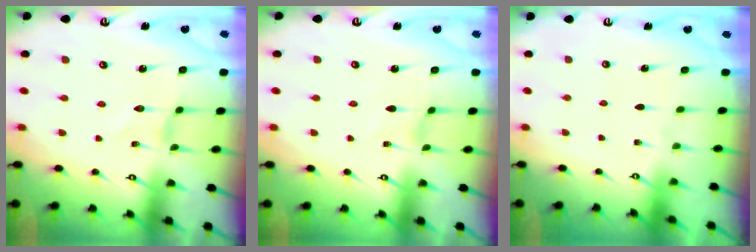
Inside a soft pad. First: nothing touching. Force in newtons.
{"total": 0.0}
{"total": 0.0}